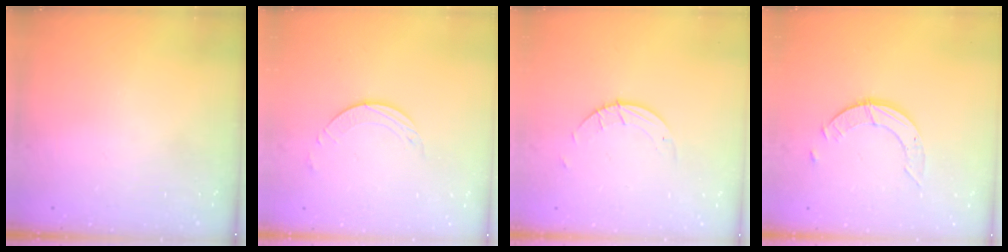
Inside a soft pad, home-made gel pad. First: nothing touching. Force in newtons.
{"total": 2.0, "press": 1.9, "slide": 0.3}
{"total": 1.5, "press": 1.5, "slide": 0.1}
{"total": 3.5, "press": 3.5, "slide": 0.2}